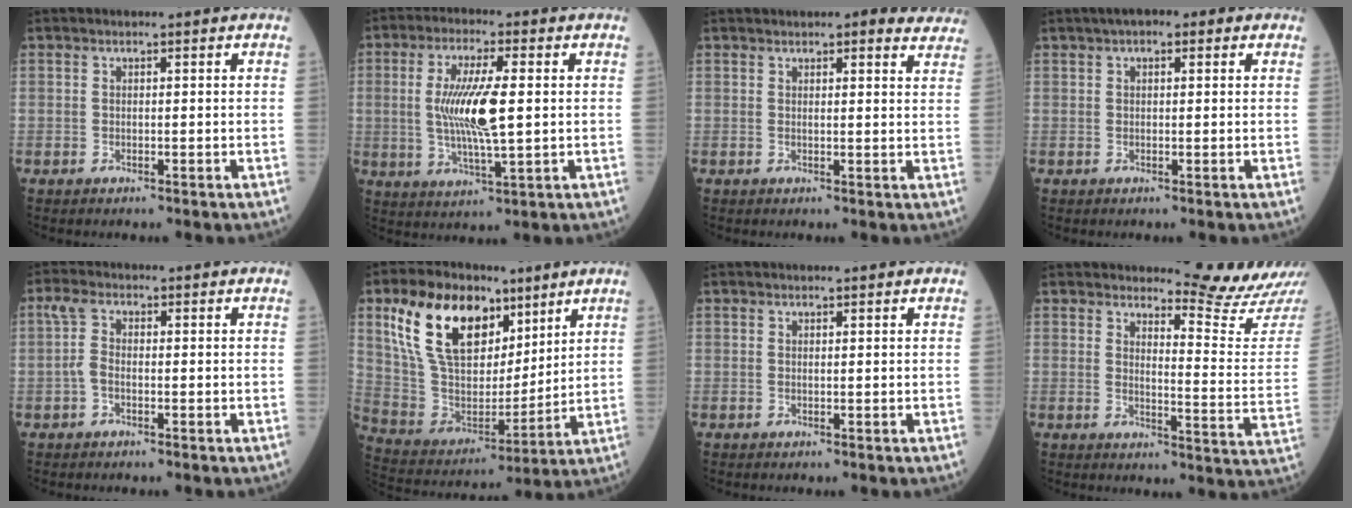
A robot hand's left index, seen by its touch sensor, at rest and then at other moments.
{"total": 10.2, "force": [0.7, 1.6, 10.1], "torque": [-0.206, -0.002, 0.017]}
{"total": 9.7, "force": [8.9, 2.3, 3.3], "torque": [-0.018, 0.006, 0.081]}
{"total": 4.5, "force": [2.6, 2.0, 3.1], "torque": [-0.050, 0.030, 0.036]}
{"total": 2.8, "force": [-0.5, 1.4, 2.4], "torque": [-0.059, 0.008, -0.011]}
{"total": 18.0, "force": [9.7, 10.2, 11.2], "torque": [-0.233, 0.033, 0.188]}
{"total": 0.9, "force": [0.8, 0.2, 0.3], "torque": [-0.010, 0.011, 0.013]}
{"total": 11.5, "force": [11.3, -2.0, 0.6], "torque": [-0.007, -0.117, 0.130]}